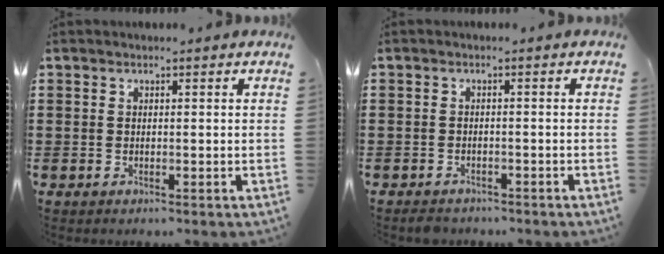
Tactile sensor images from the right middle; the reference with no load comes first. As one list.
[{"total": 1.2, "force": [-1.2, 0.3, 0.2], "torque": [-0.008, 0.000, -0.026]}]